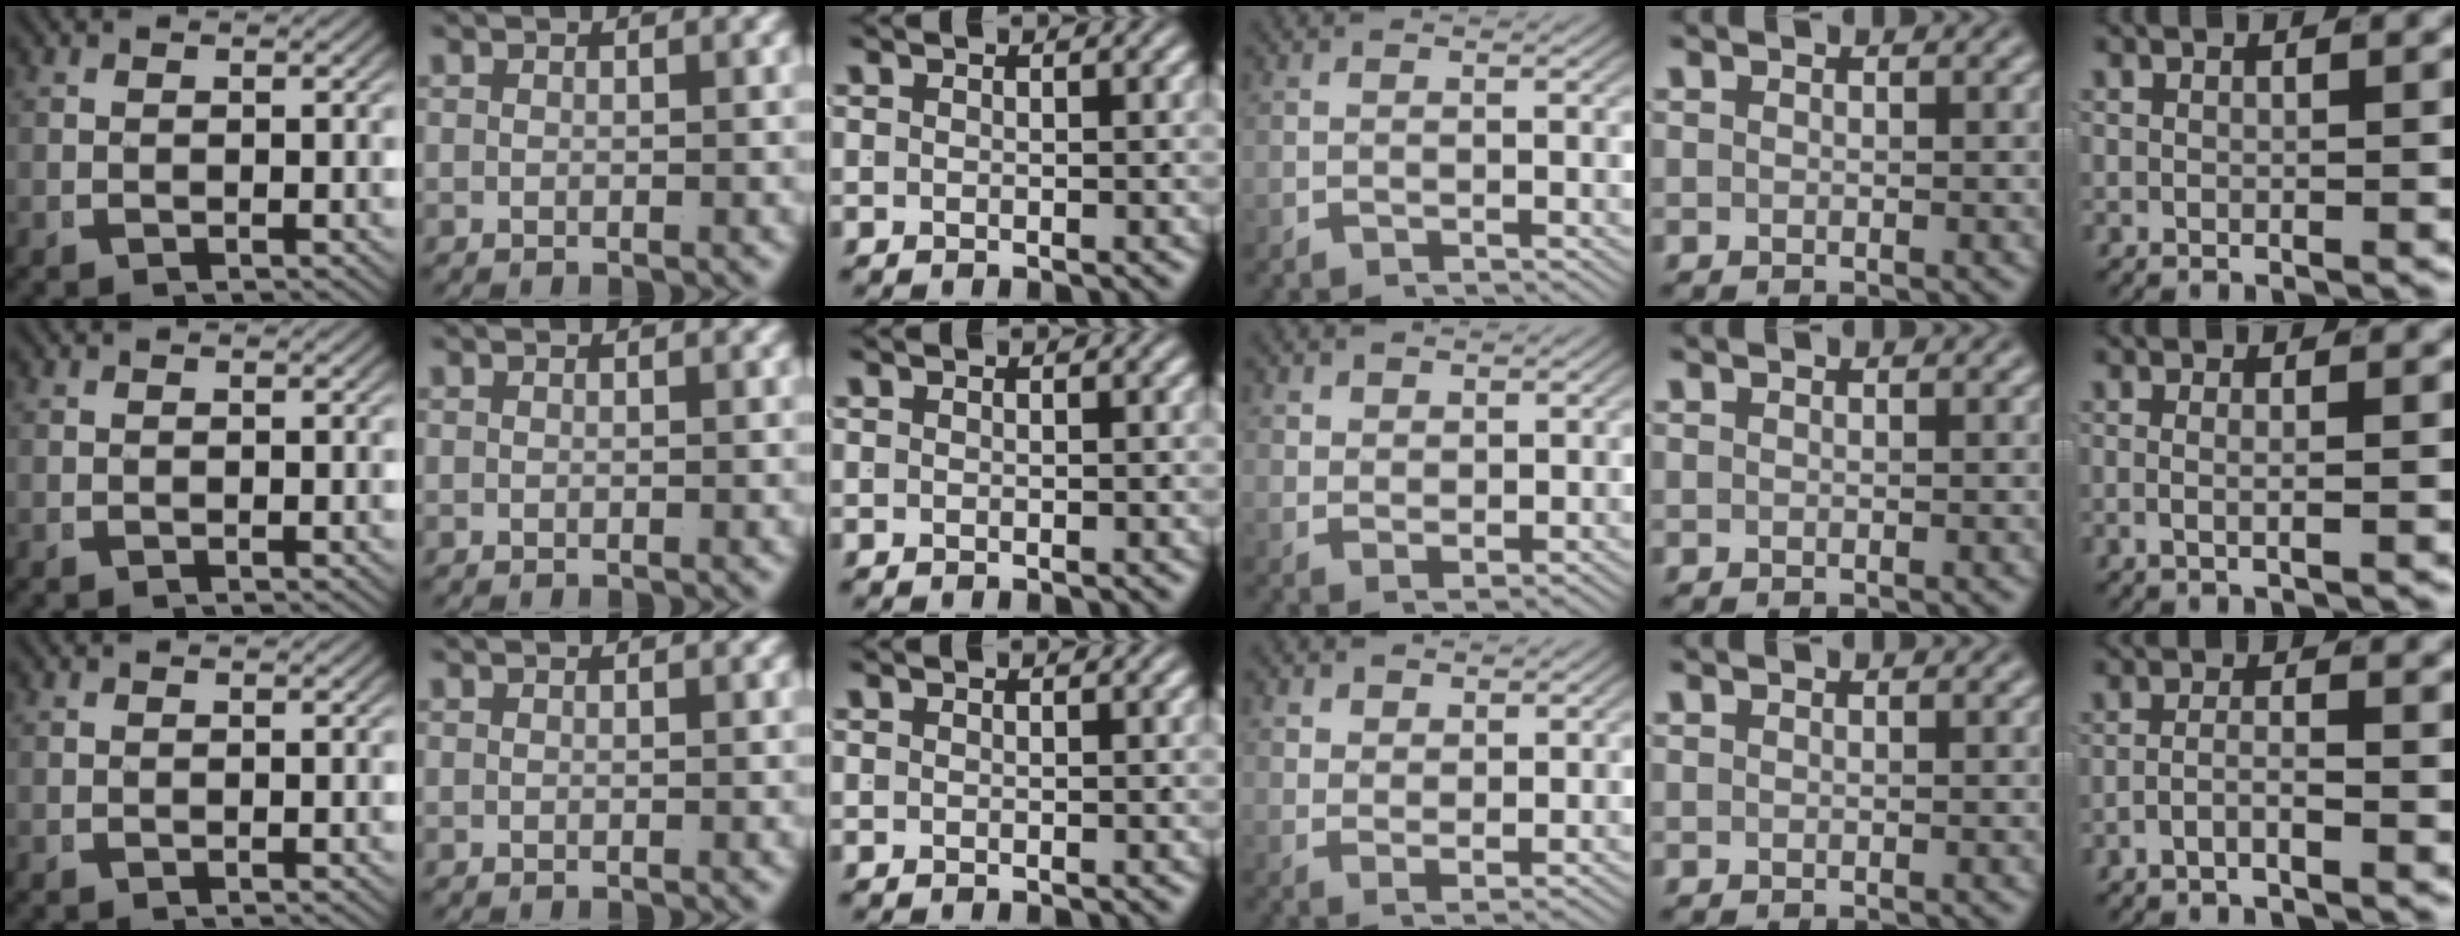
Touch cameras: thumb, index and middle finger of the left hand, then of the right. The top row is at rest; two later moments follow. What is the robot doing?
{"motion": "lift_and_place", "object": "shirt"}